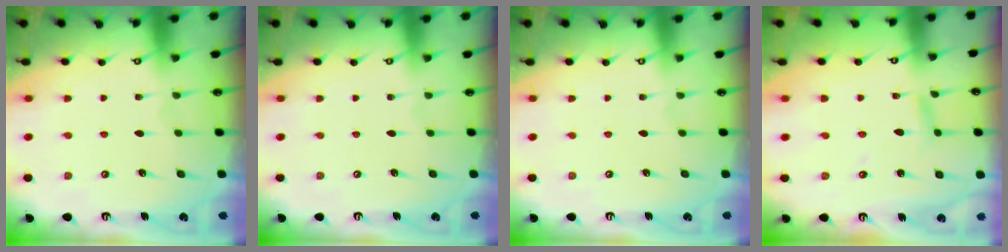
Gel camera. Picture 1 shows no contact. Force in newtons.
{"total": 0.0}
{"total": 0.0}
{"total": 3.3, "press": 3.3, "slide": 0.3}